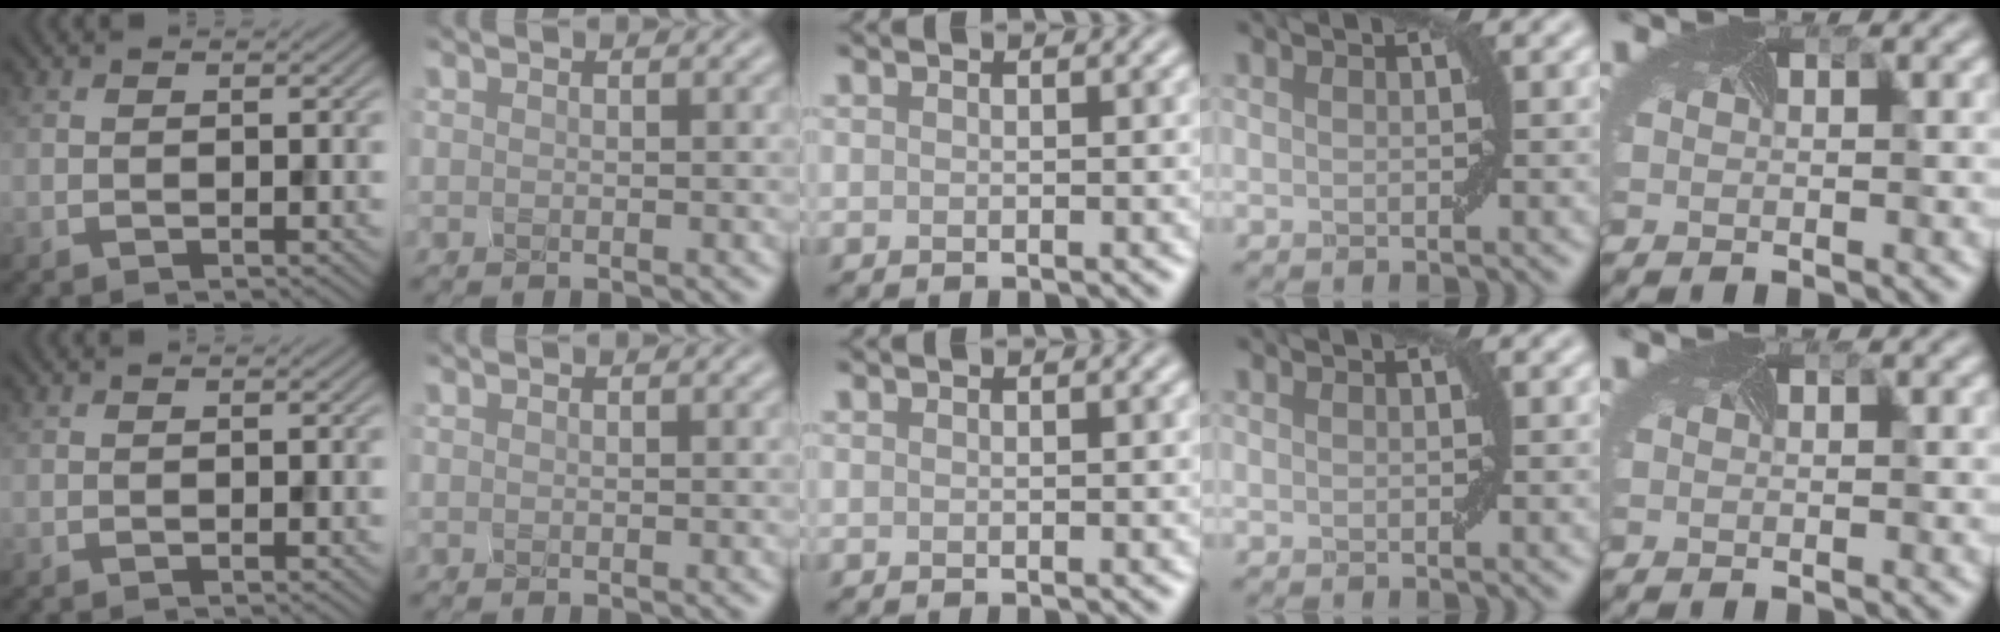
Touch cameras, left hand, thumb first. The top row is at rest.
{}